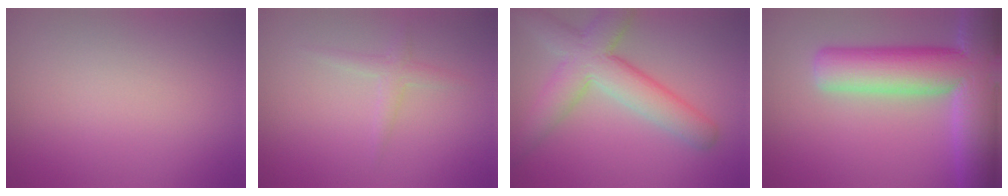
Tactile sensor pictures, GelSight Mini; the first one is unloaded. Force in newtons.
{"total": 1.3, "press": 1.3, "slide": 0.1}
{"total": 6.8, "press": 6.8, "slide": 0.5}
{"total": 12.4, "press": 12.4, "slide": 1.0}